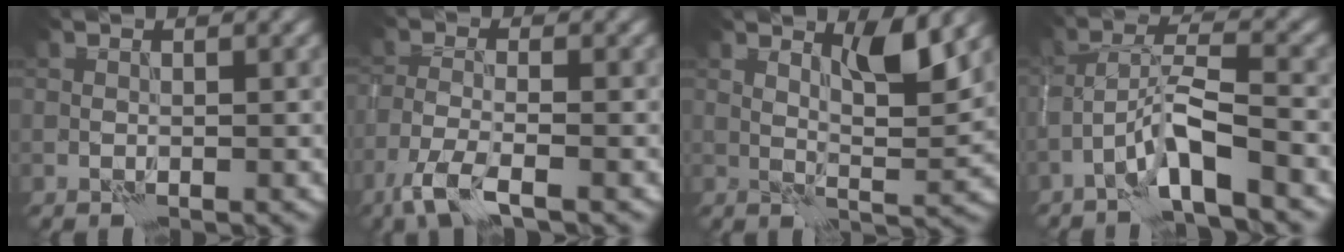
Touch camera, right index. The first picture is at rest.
{"total": 3.9, "force": [-2.8, 0.4, 2.6], "torque": [-0.055, -0.006, -0.060]}
{"total": 3.7, "force": [2.8, -0.1, 2.5], "torque": [-0.043, -0.008, 0.053]}
{"total": 4.9, "force": [-3.0, 0.3, 3.9], "torque": [-0.075, 0.010, -0.060]}